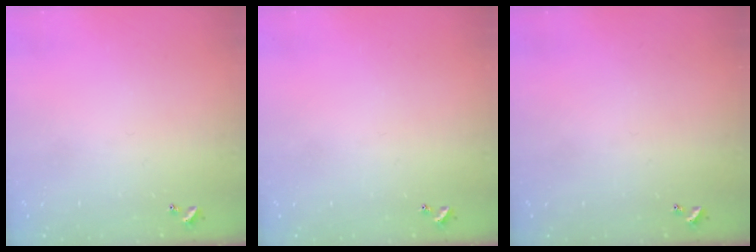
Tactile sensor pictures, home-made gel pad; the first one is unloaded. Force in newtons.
{"total": 0.0}
{"total": 0.0}